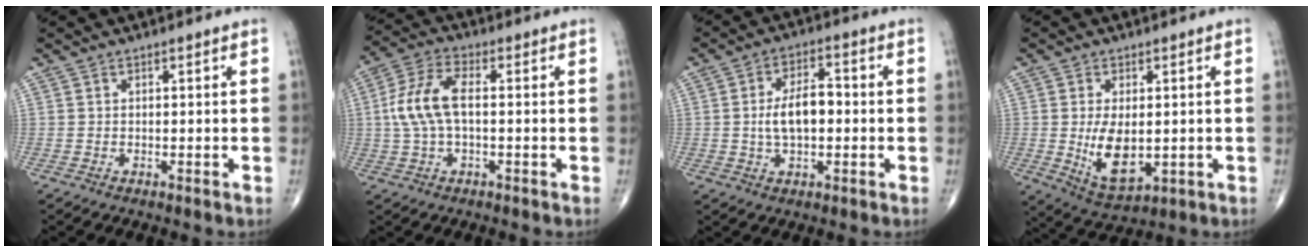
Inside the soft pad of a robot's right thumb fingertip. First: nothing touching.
{"total": 9.7, "force": [0.3, 4.6, 8.5], "torque": [-0.193, 0.026, 0.004]}
{"total": 8.2, "force": [-0.4, 4.2, 7.0], "torque": [-0.120, 0.016, -0.009]}
{"total": 9.2, "force": [-0.4, 4.9, 7.8], "torque": [-0.125, -0.016, 0.010]}